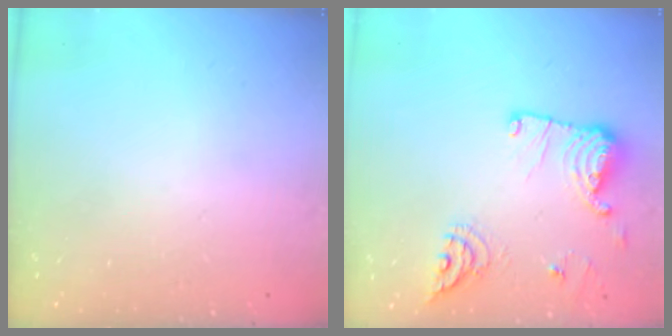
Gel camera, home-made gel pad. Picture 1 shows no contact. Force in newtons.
{"total": 14.5, "press": 14.5, "slide": 0.4}